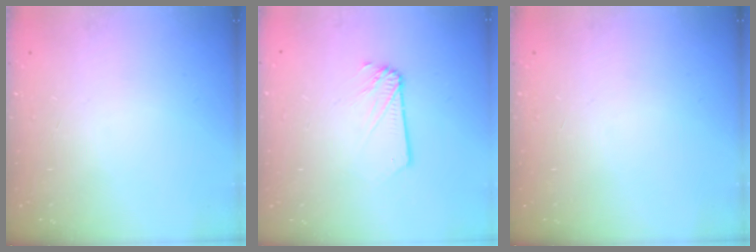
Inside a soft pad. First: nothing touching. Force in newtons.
{"total": 1.9, "press": 1.9, "slide": 0.1}
{"total": 0.0}